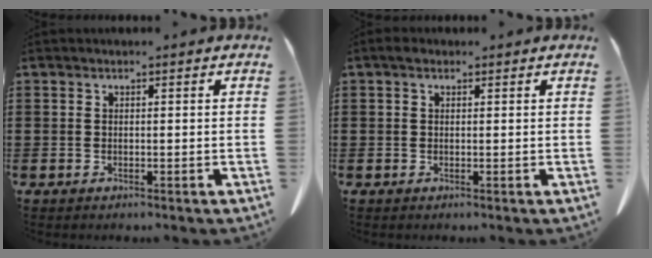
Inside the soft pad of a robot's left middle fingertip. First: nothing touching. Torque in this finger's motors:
{"motor_torque": [0.16, -0.22, 0.18, 0.03]}